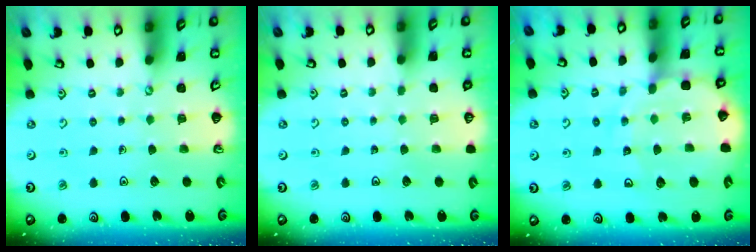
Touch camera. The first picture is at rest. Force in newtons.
{"total": 0.0}
{"total": 10.1, "press": 10.1, "slide": 1.3}